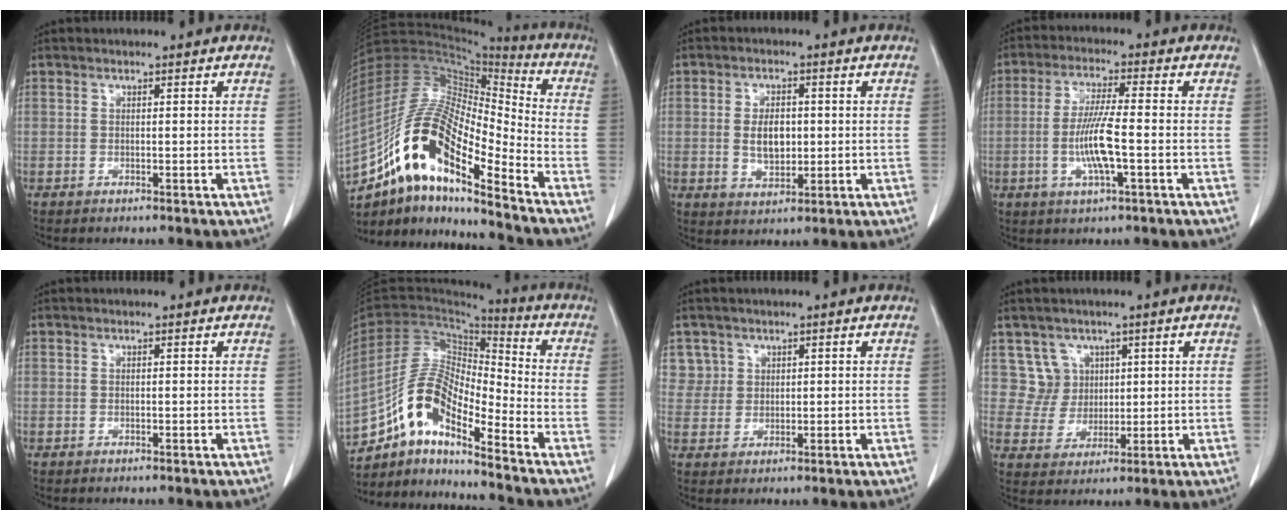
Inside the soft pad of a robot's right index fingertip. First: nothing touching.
{"total": 18.0, "force": [-11.4, 4.0, 13.4], "torque": [-0.262, 0.022, -0.200]}
{"total": 5.2, "force": [0.1, 3.0, 4.3], "torque": [-0.080, 0.003, 0.010]}
{"total": 8.0, "force": [-1.6, 0.7, 7.8], "torque": [-0.157, -0.004, -0.032]}
{"total": 0.0}
{"total": 12.5, "force": [-8.7, 3.2, 8.4], "torque": [-0.168, 0.027, -0.160]}
{"total": 3.5, "force": [1.8, 2.9, -0.4], "torque": [0.024, 0.004, 0.030]}
{"total": 5.3, "force": [2.5, 4.7, -0.3], "torque": [0.010, 0.006, 0.055]}